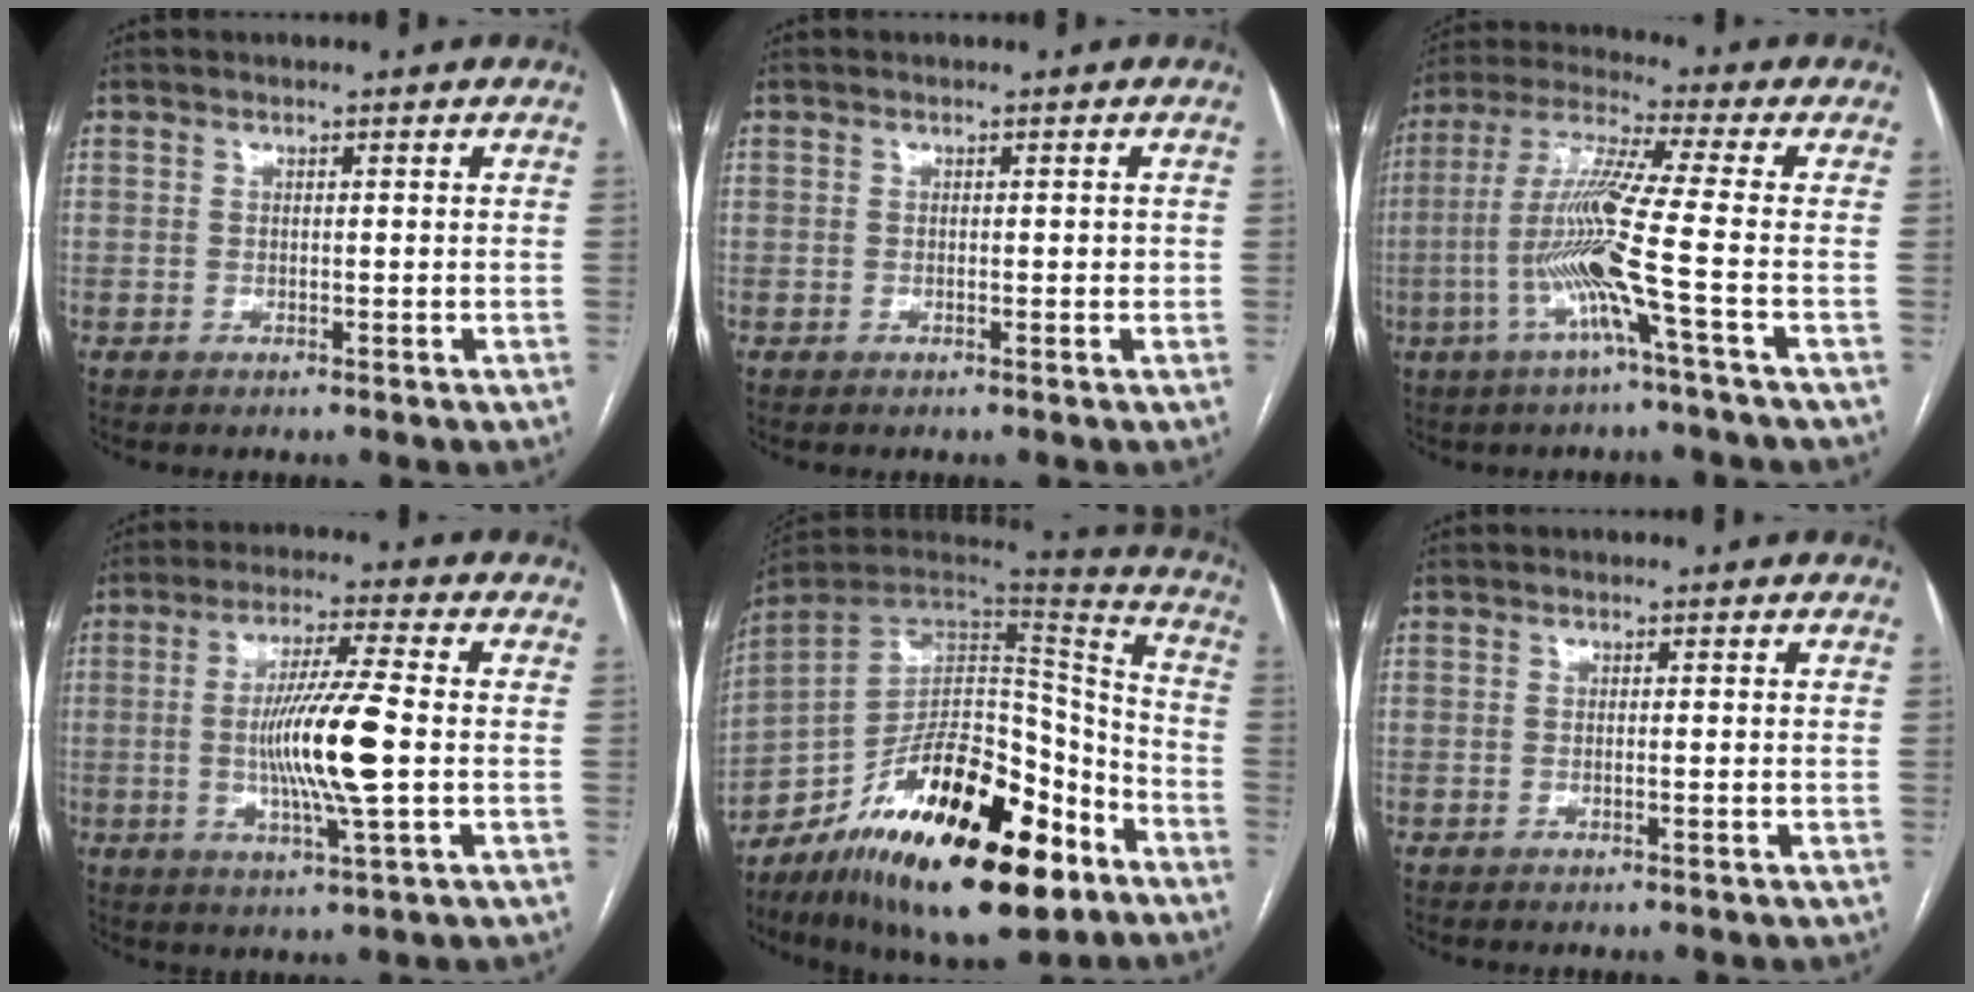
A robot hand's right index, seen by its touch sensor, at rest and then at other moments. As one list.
[{"total": 0.9, "force": [-0.2, 0.4, 0.8], "torque": [-0.010, 0.002, -0.002]}, {"total": 11.9, "force": [-3.5, -2.0, 11.2], "torque": [-0.229, -0.005, -0.076]}, {"total": 11.7, "force": [-1.0, 0.0, 11.6], "torque": [-0.221, -0.007, -0.021]}, {"total": 29.0, "force": [-16.5, 10.4, 21.4], "torque": [-0.316, 0.006, -0.262]}, {"total": 0.6, "force": [-0.3, 0.0, 0.5], "torque": [-0.012, 0.001, -0.002]}]